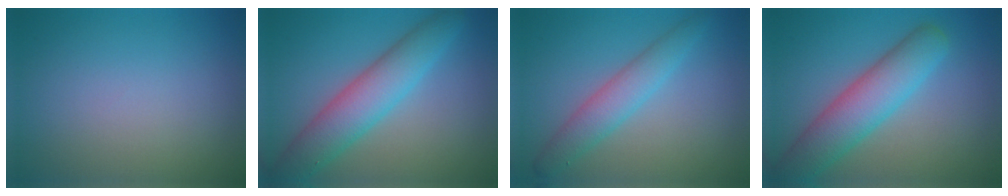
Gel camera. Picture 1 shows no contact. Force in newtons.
{"total": 6.1, "press": 6.1, "slide": 0.2}
{"total": 2.6, "press": 2.6, "slide": 0.0}
{"total": 6.4, "press": 6.4, "slide": 0.4}